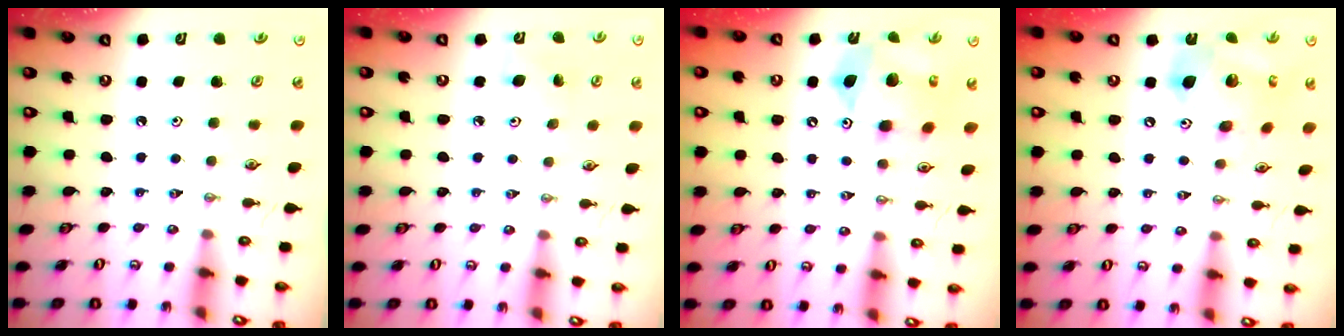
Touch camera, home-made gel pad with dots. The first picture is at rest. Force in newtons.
{"total": 7.1, "press": 7.0, "slide": 0.7}
{"total": 13.4, "press": 13.4, "slide": 1.3}
{"total": 15.7, "press": 15.6, "slide": 1.9}